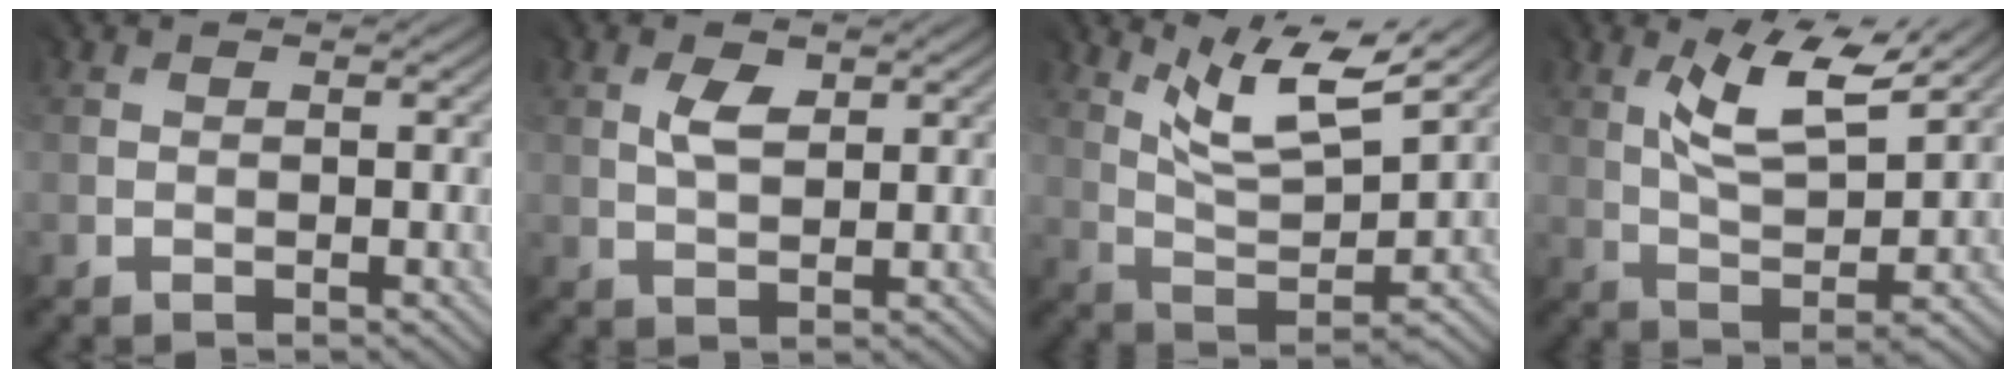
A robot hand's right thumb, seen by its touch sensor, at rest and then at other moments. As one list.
[{"total": 2.3, "force": [1.8, 1.2, 0.9], "torque": [-0.026, 0.002, 0.035]}, {"total": 9.3, "force": [7.2, 1.9, 5.5], "torque": [-0.106, -0.008, 0.132]}, {"total": 7.5, "force": [4.9, 2.0, 5.2], "torque": [-0.104, 0.001, 0.095]}]